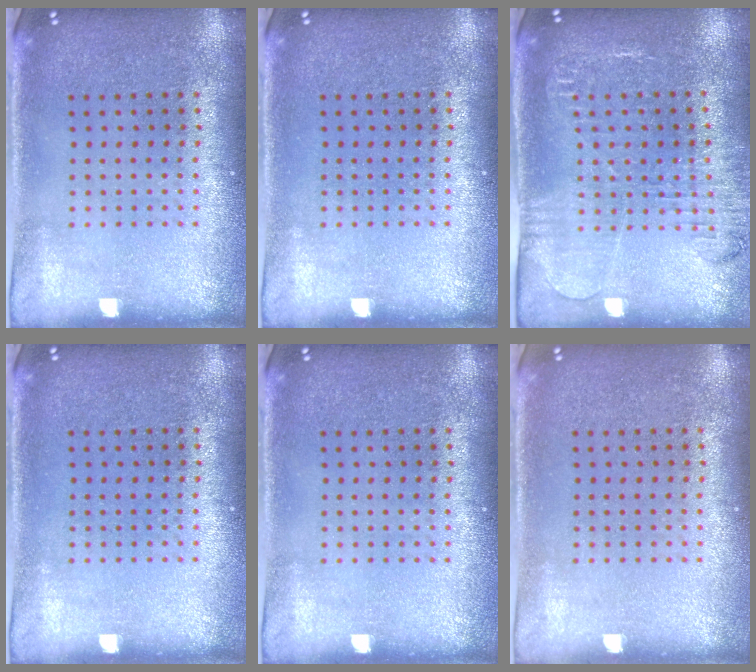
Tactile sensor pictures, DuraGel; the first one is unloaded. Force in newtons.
{"total": 0.0}
{"total": 2.0, "press": 2.0, "slide": 0.1}
{"total": 0.0}
{"total": 0.0}
{"total": 0.0}